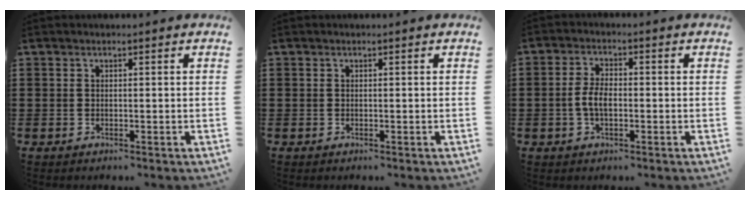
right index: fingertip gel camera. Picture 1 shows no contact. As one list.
[{"total": 0.0}, {"total": 4.1, "force": [-0.8, 2.0, 3.5], "torque": [-0.085, -0.001, -0.022]}]